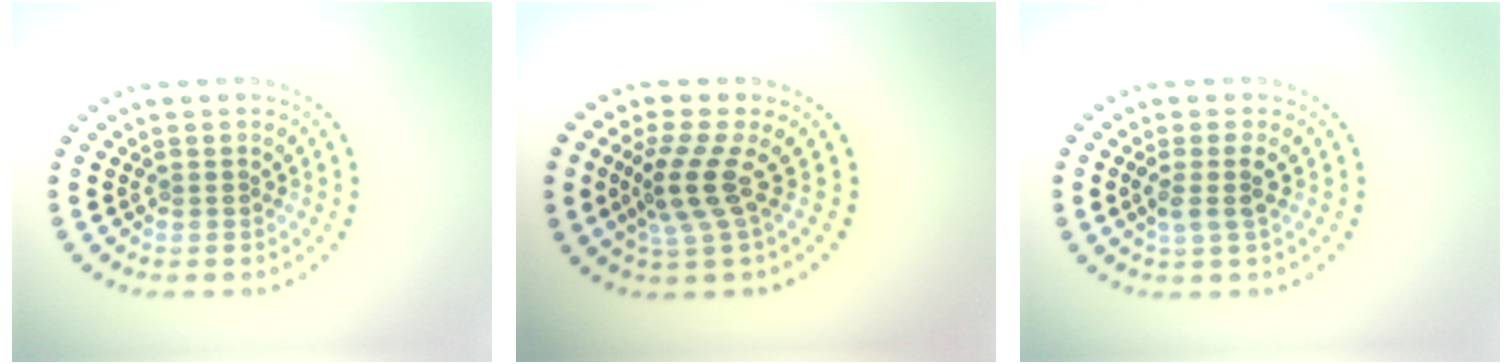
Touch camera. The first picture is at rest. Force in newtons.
{"total": 3.4, "press": 2.4, "slide": 2.5}
{"total": 1.9, "press": 1.5, "slide": 1.1}